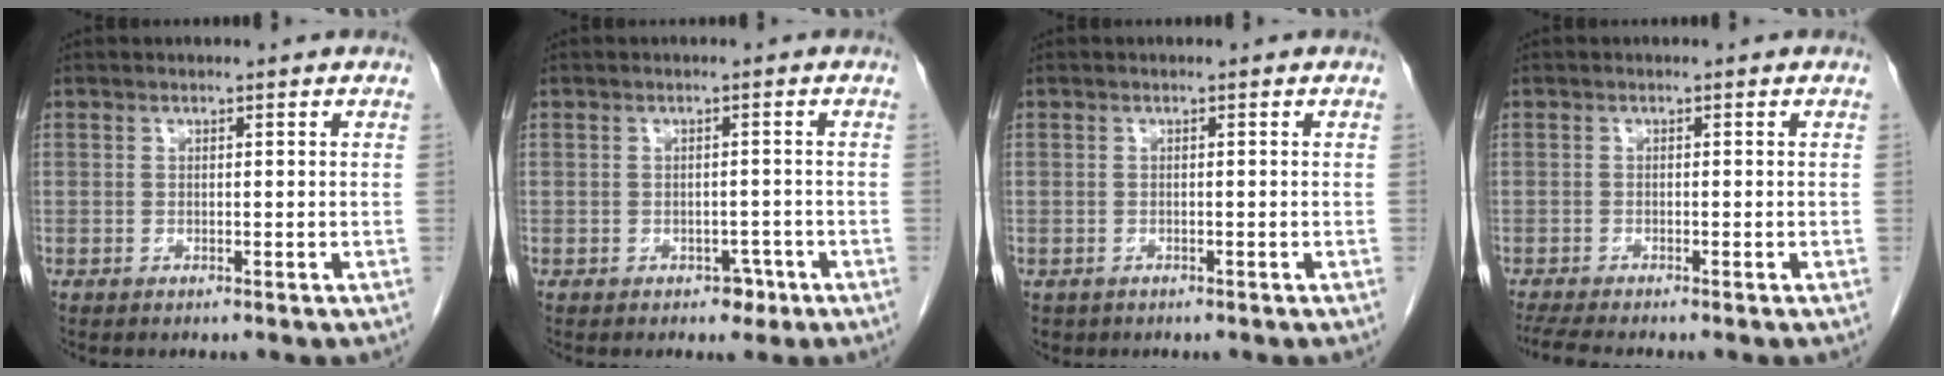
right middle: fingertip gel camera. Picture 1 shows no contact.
{"total": 2.1, "force": [-1.2, 1.4, 1.0], "torque": [-0.013, 0.003, -0.010]}
{"total": 1.2, "force": [-0.7, 0.9, 0.2], "torque": [-0.016, -0.001, -0.005]}
{"total": 3.8, "force": [-3.3, -0.1, 1.9], "torque": [-0.041, -0.013, -0.058]}